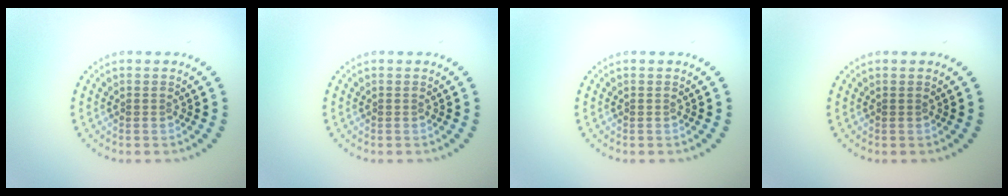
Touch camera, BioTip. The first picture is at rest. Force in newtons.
{"total": 0.0}
{"total": 0.0}
{"total": 0.0}